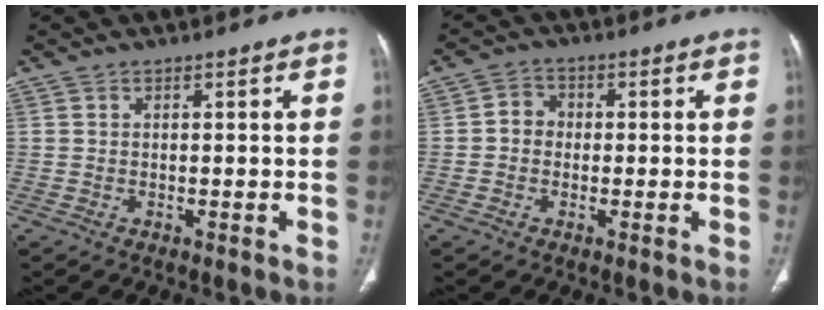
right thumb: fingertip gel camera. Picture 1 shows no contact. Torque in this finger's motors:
{"motor_torque": [-0.28, 0.24, 0.23, -0.40, -0.01]}